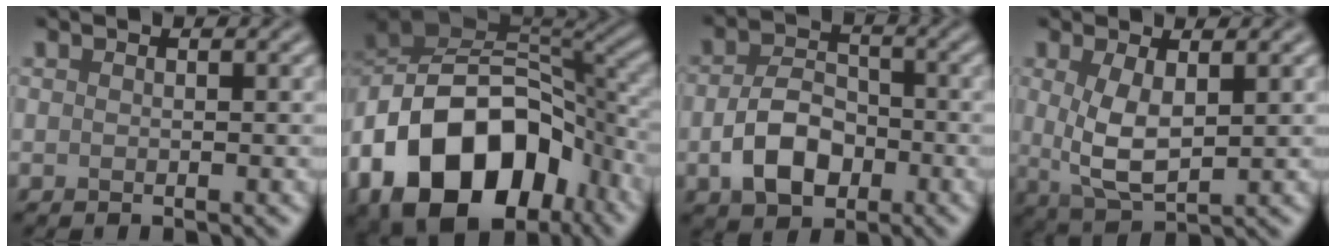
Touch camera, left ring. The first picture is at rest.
{"total": 15.9, "force": [-6.9, 10.2, 10.0], "torque": [-0.177, 0.004, -0.132]}
{"total": 5.3, "force": [-1.6, 3.6, 3.5], "torque": [-0.068, -0.001, -0.032]}
{"total": 4.2, "force": [0.7, 1.7, 3.8], "torque": [-0.079, -0.005, 0.019]}